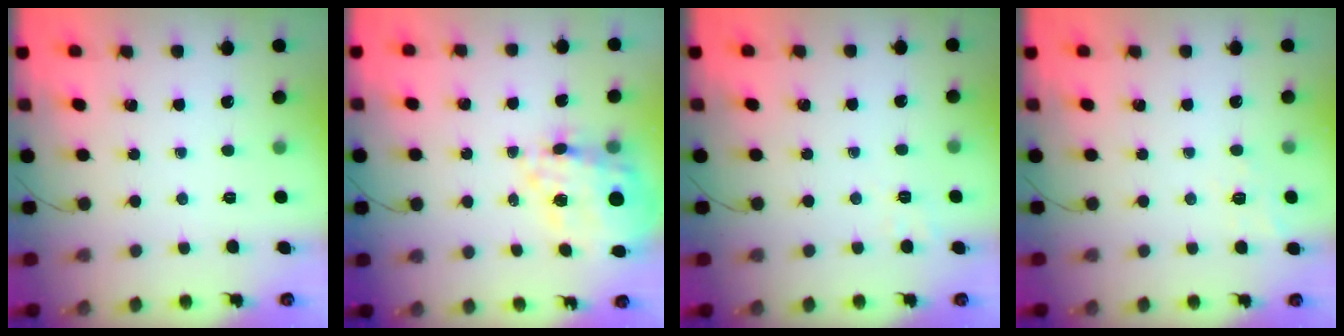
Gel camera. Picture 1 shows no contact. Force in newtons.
{"total": 18.8, "press": 18.4, "slide": 3.9}
{"total": 2.9, "press": 2.3, "slide": 1.9}
{"total": 7.7, "press": 7.4, "slide": 2.1}